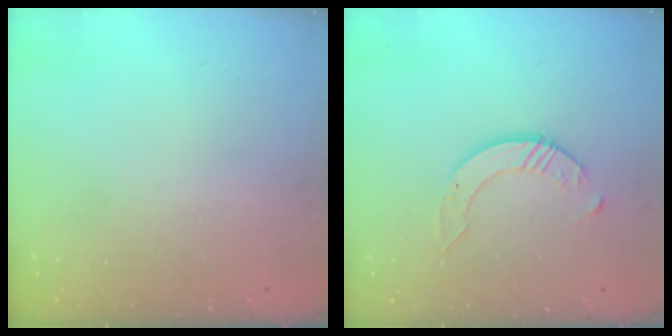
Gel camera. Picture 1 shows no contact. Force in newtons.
{"total": 3.4, "press": 3.3, "slide": 0.4}